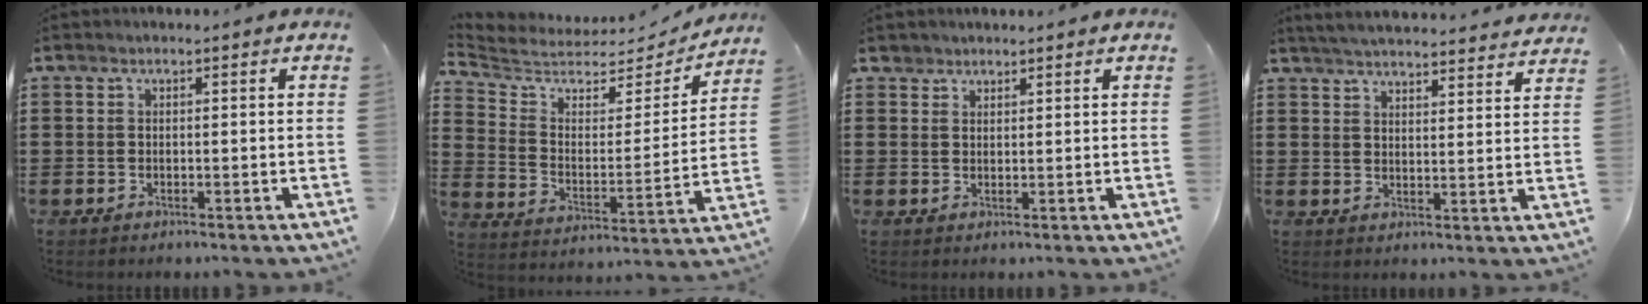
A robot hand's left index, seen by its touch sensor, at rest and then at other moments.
{"total": 5.4, "force": [4.7, 2.3, 1.3], "torque": [-0.058, -0.035, 0.076]}
{"total": 1.7, "force": [1.5, 0.9, 0.0], "torque": [-0.006, 0.003, 0.030]}
{"total": 4.5, "force": [4.5, -0.3, 0.7], "torque": [-0.030, -0.025, 0.079]}